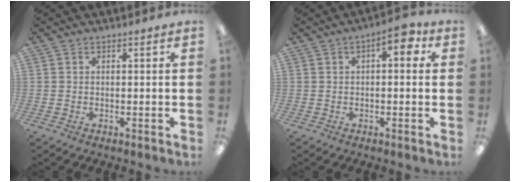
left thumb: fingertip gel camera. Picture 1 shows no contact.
{"total": 5.8, "force": [1.9, 2.4, 4.9], "torque": [-0.066, -0.002, 0.025]}